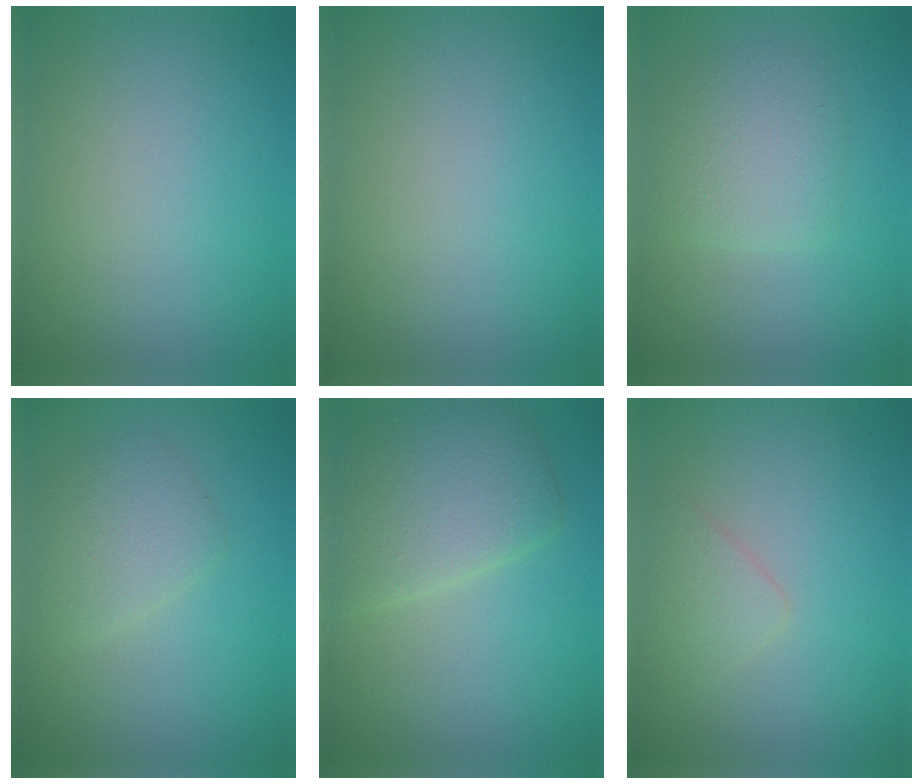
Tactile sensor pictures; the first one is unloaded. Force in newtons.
{"total": 0.0}
{"total": 2.9, "press": 2.9, "slide": 0.1}
{"total": 2.4, "press": 2.4, "slide": 0.1}
{"total": 5.0, "press": 5.0, "slide": 0.3}
{"total": 1.5, "press": 1.5, "slide": 0.0}